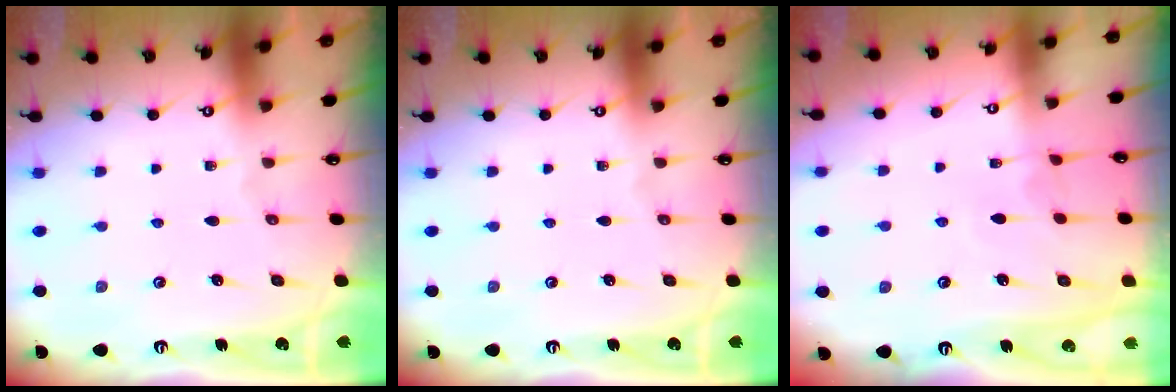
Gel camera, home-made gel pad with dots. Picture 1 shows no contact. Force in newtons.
{"total": 0.0}
{"total": 2.5, "press": 2.4, "slide": 0.3}